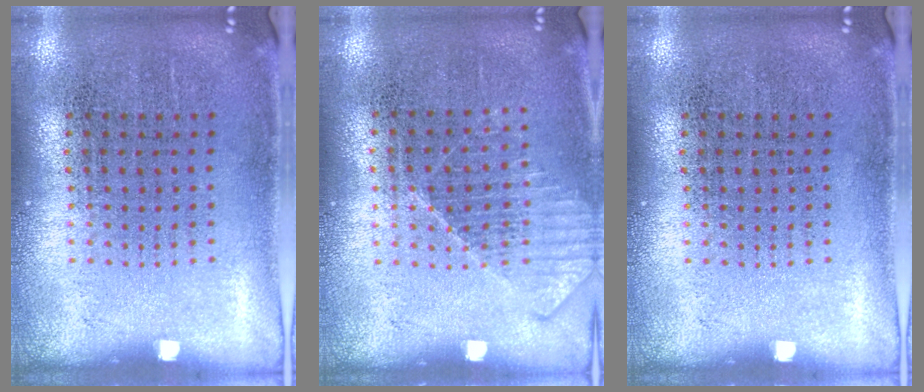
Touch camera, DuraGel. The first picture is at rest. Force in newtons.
{"total": 1.3, "press": 1.2, "slide": 0.4}
{"total": 0.0}